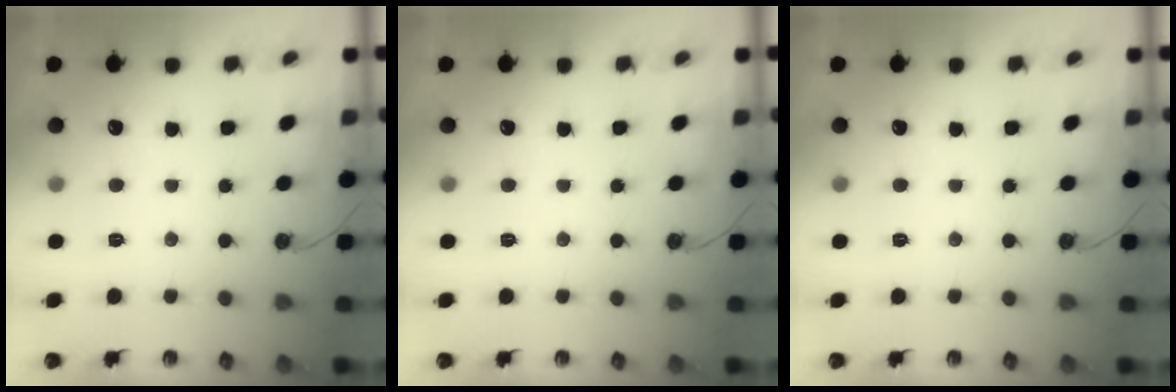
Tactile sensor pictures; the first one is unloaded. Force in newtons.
{"total": 0.0}
{"total": 0.0}